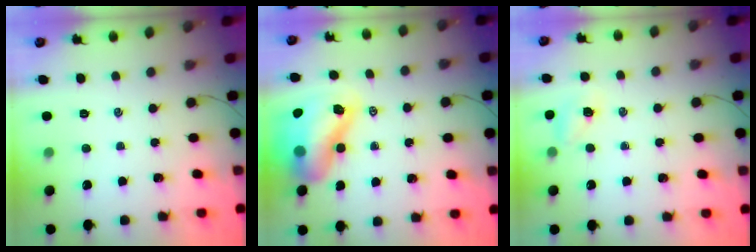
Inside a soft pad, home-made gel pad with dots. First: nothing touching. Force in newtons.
{"total": 16.2, "press": 15.5, "slide": 4.5}
{"total": 5.2, "press": 5.1, "slide": 1.1}